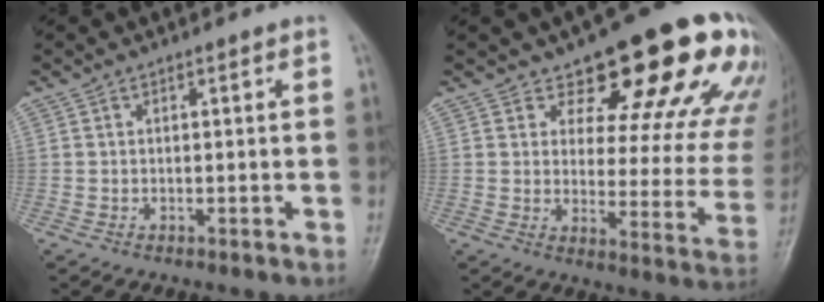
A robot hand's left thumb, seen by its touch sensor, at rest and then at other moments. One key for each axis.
{"total": 21.2, "fx": 14.1, "fy": 8.6, "fz": 13.2, "tx": -0.120, "ty": -0.076, "tz": 0.175}